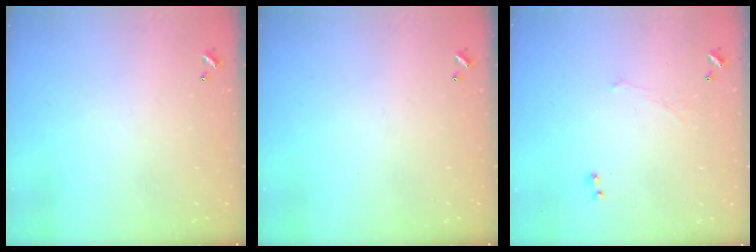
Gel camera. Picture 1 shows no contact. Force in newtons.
{"total": 0.0}
{"total": 0.7, "press": 0.2, "slide": 0.7}